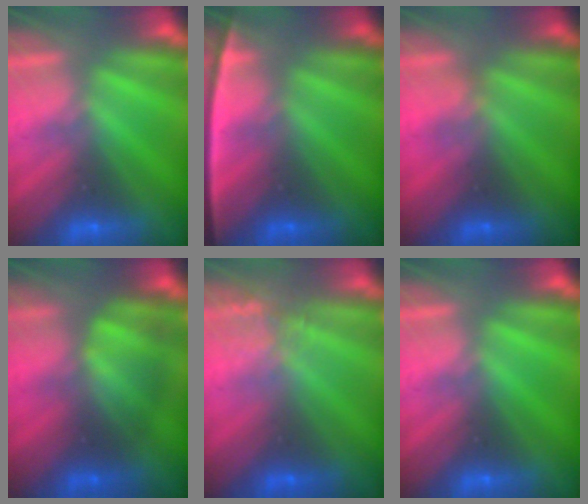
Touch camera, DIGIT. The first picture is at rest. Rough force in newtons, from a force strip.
{"total": 2.4}
{"total": 3.9}
{"total": 2.1}
{"total": 2.7}
{"total": 0.0}